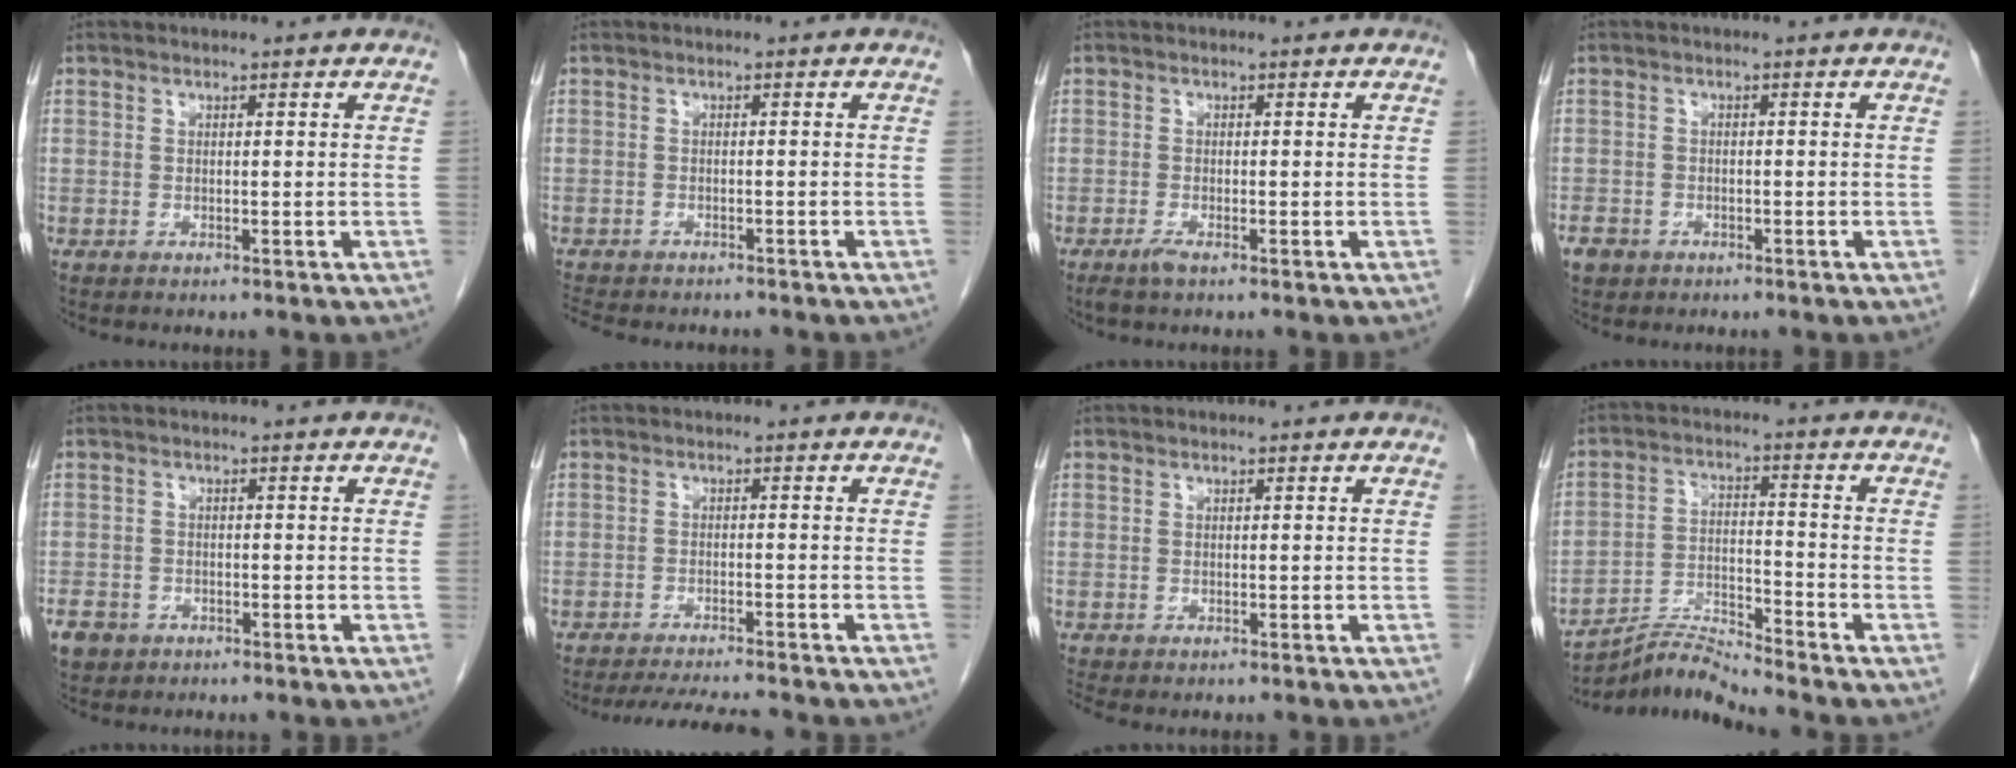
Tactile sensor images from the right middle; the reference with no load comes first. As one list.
[{"total": 8.5, "force": [-7.6, 2.1, 3.3], "torque": [-0.058, -0.007, -0.106]}, {"total": 1.5, "force": [-1.1, 0.1, 1.0], "torque": [-0.025, -0.004, -0.023]}, {"total": 2.6, "force": [-1.8, 1.7, 0.7], "torque": [-0.020, 0.003, -0.029]}, {"total": 4.2, "force": [-2.8, 3.0, 0.9], "torque": [-0.022, 0.004, -0.046]}, {"total": 7.6, "force": [-7.1, 0.0, 2.8], "torque": [-0.044, -0.014, -0.109]}, {"total": 2.7, "force": [-2.4, 0.7, 1.1], "torque": [-0.018, -0.009, -0.031]}, {"total": 7.0, "force": [-6.8, -1.9, 0.4], "torque": [-0.020, 0.003, -0.125]}]